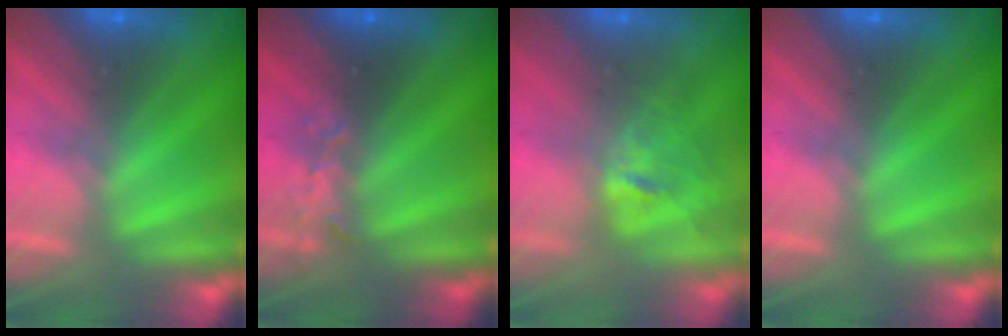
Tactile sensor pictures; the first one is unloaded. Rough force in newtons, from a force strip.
{"total": 2.7}
{"total": 2.7}
{"total": 0.0}